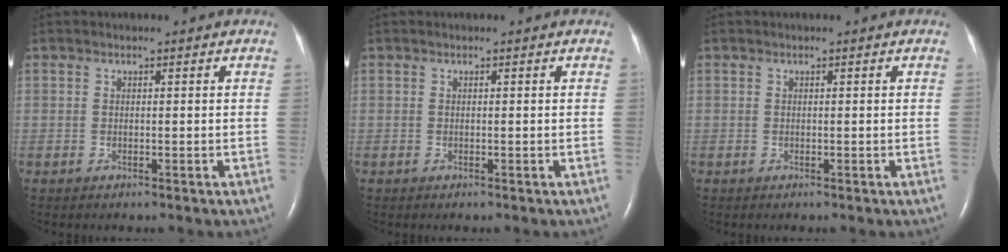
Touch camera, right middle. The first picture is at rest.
{"total": 0.0}
{"total": 0.0}